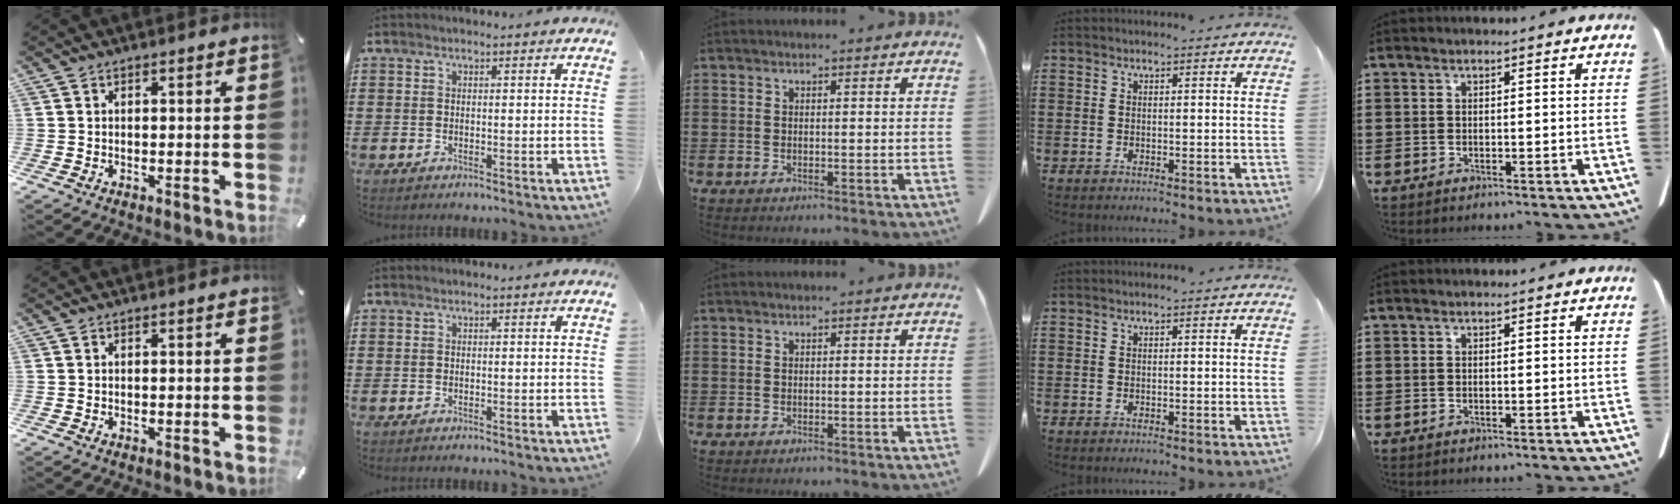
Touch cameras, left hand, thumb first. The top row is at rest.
{}